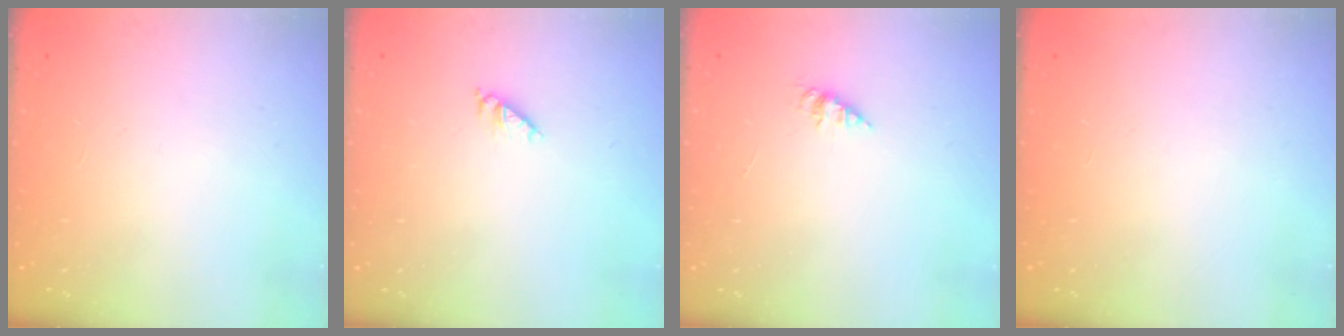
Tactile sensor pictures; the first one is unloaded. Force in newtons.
{"total": 2.8, "press": 2.8, "slide": 0.5}
{"total": 2.1, "press": 2.1, "slide": 0.3}
{"total": 0.0}